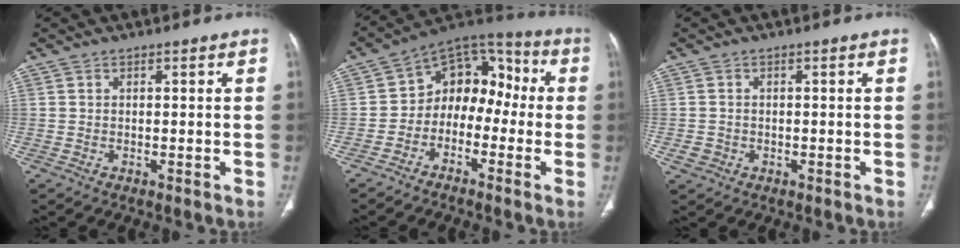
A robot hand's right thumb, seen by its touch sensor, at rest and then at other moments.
{"total": 12.1, "force": [-2.3, 9.0, 7.8], "torque": [-0.071, 0.065, -0.057]}
{"total": 1.9, "force": [-0.6, 1.8, 0.6], "torque": [-0.008, 0.007, -0.006]}